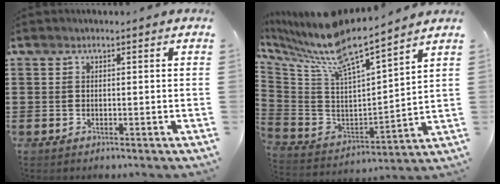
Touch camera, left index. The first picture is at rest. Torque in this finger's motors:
{"motor_torque": [1.16, 0.98, 0.48, 0.21]}